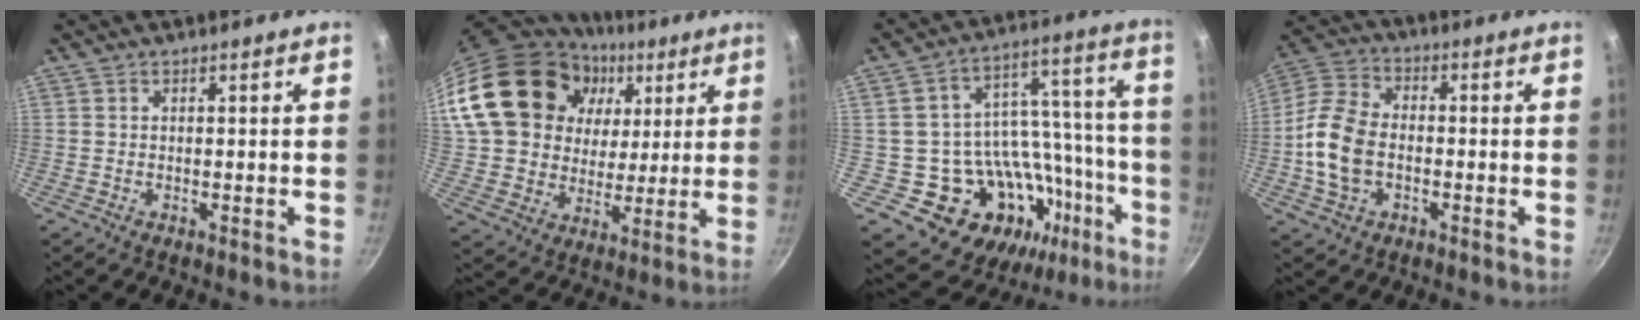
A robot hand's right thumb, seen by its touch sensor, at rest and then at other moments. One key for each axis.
{"total": 25.0, "fx": 9.3, "fy": 19.1, "fz": 13.2, "tx": -0.223, "ty": 0.009, "tz": 0.176}
{"total": 23.5, "fx": -9.7, "fy": 16.0, "fz": 14.1, "tx": -0.156, "ty": 0.069, "tz": -0.131}
{"total": 11.8, "fx": -2.1, "fy": 8.0, "fz": 8.4, "tx": -0.158, "ty": 0.023, "tz": -0.052}